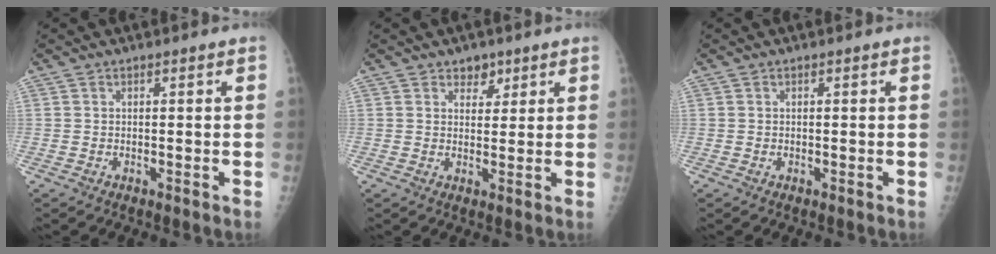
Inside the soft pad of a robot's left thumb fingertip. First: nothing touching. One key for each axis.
{"total": 3.2, "fx": 2.1, "fy": 2.2, "fz": 1.1, "tx": 0.011, "ty": -0.012, "tz": 0.031}
{"total": 0.0}